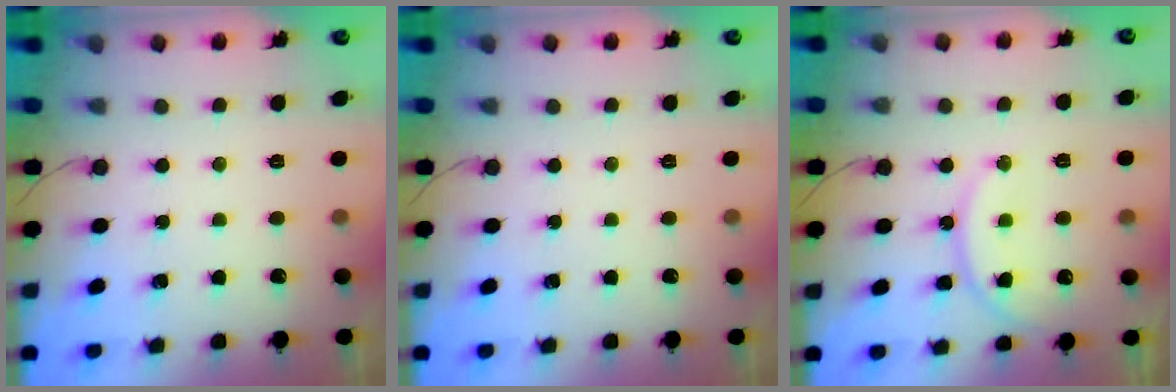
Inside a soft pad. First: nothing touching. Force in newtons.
{"total": 0.0}
{"total": 13.8, "press": 13.8, "slide": 1.3}